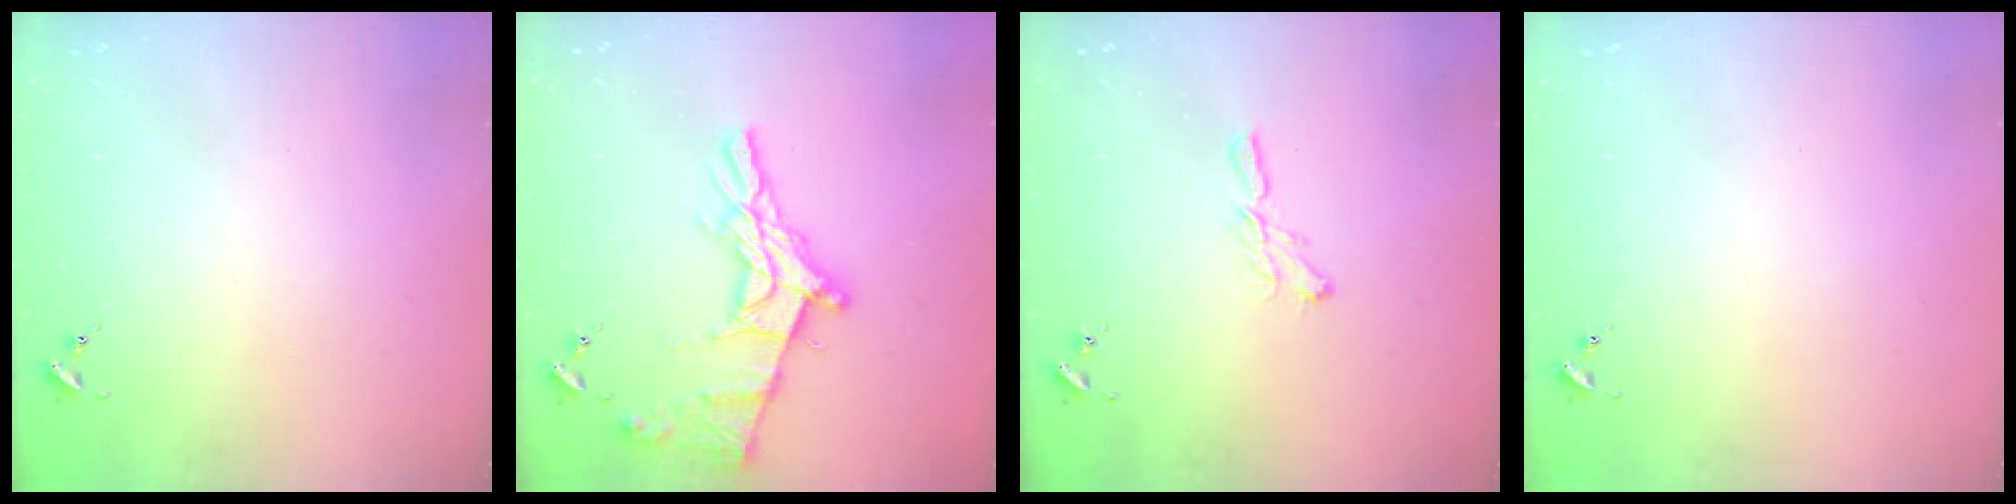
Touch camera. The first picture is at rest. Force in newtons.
{"total": 16.2, "press": 16.1, "slide": 1.0}
{"total": 5.6, "press": 5.6, "slide": 0.2}
{"total": 0.0}